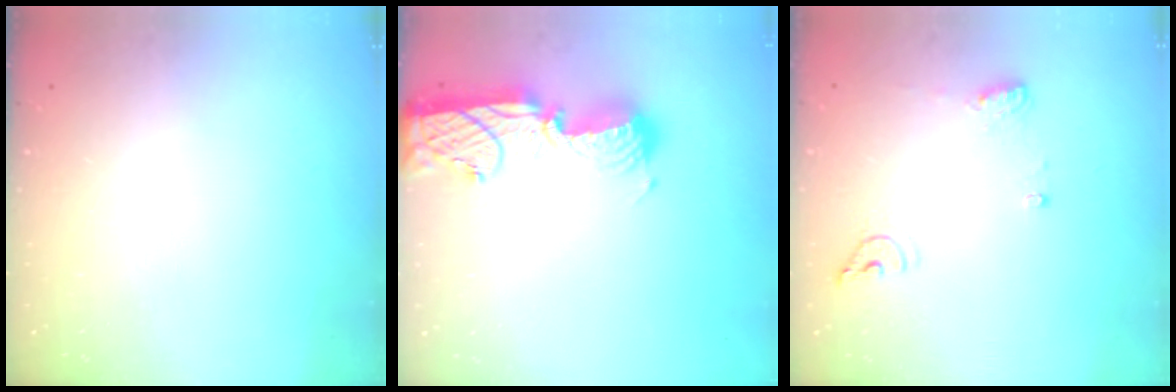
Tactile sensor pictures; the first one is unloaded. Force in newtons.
{"total": 15.3, "press": 14.8, "slide": 4.0}
{"total": 7.9, "press": 7.8, "slide": 1.1}